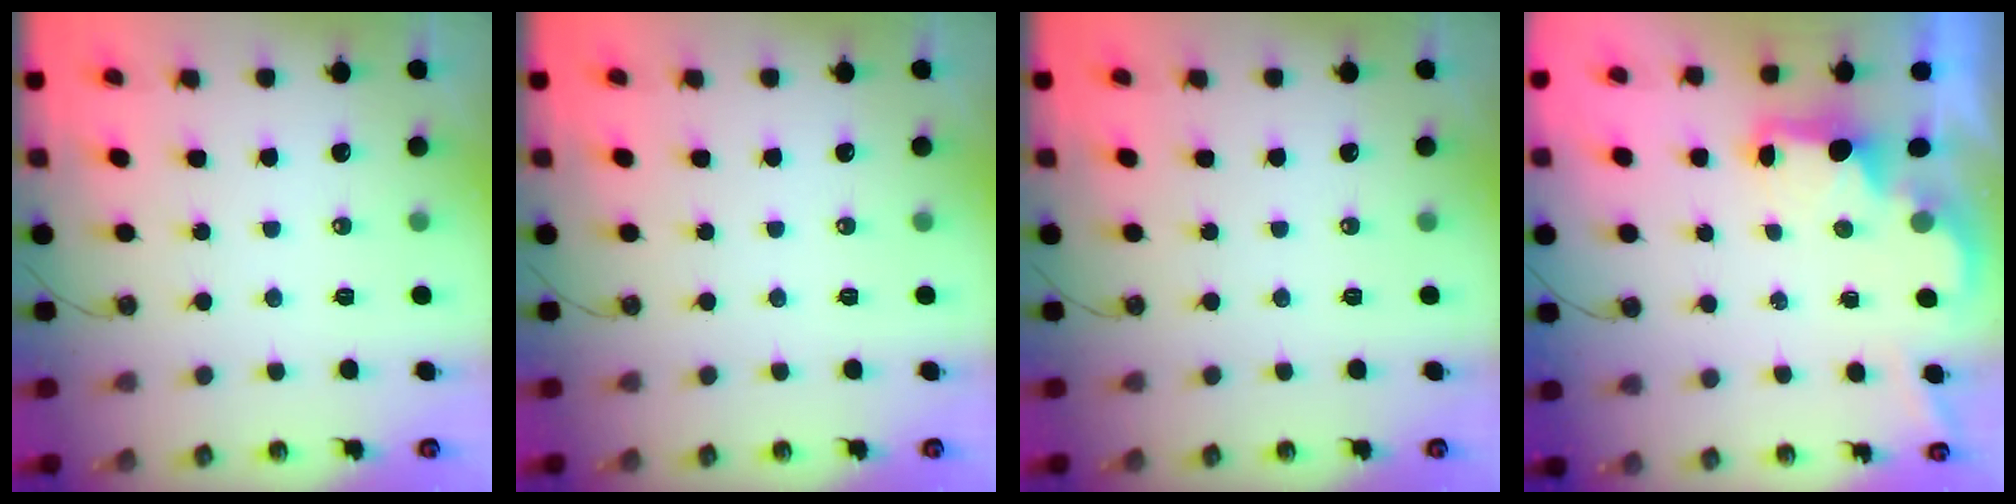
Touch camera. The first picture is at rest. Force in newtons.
{"total": 0.0}
{"total": 0.0}
{"total": 2.2, "press": 2.0, "slide": 0.8}